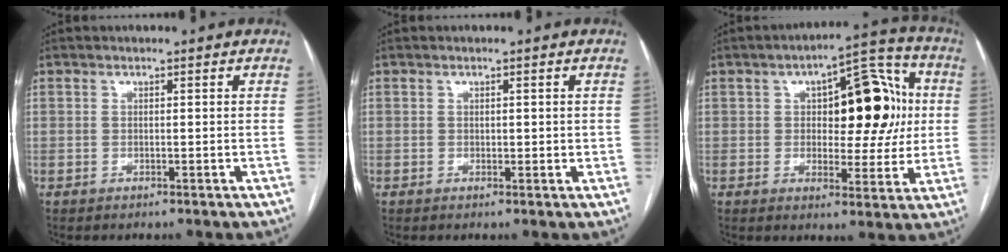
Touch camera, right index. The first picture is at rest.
{"total": 1.3, "force": [0.1, 0.8, 1.1], "torque": [-0.010, 0.000, 0.002]}
{"total": 15.3, "force": [2.3, 6.6, 13.6], "torque": [-0.179, 0.041, 0.038]}